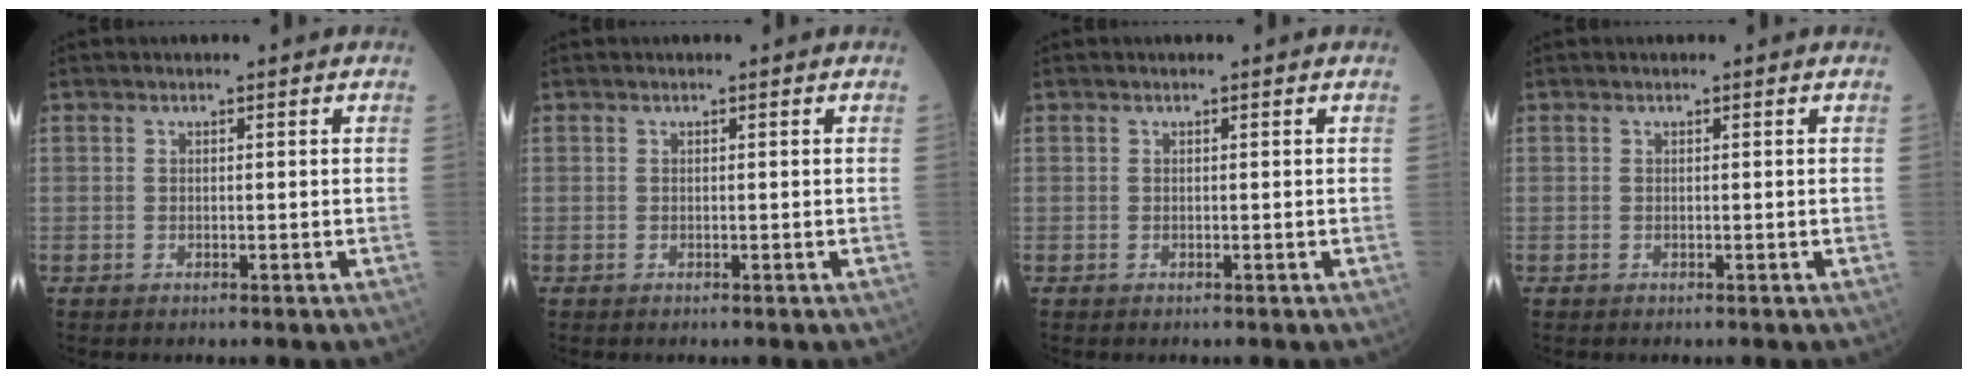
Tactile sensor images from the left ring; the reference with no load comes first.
{"total": 0.0}
{"total": 0.0}
{"total": 0.0}